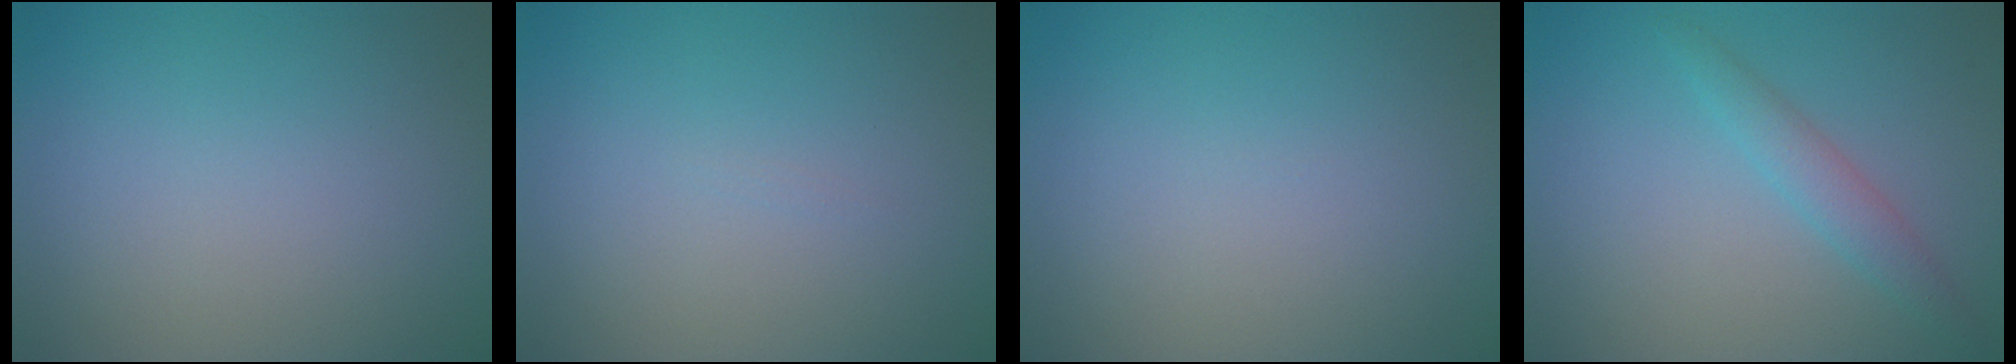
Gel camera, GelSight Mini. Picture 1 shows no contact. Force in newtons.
{"total": 0.0}
{"total": 0.0}
{"total": 2.0, "press": 2.0, "slide": 0.1}